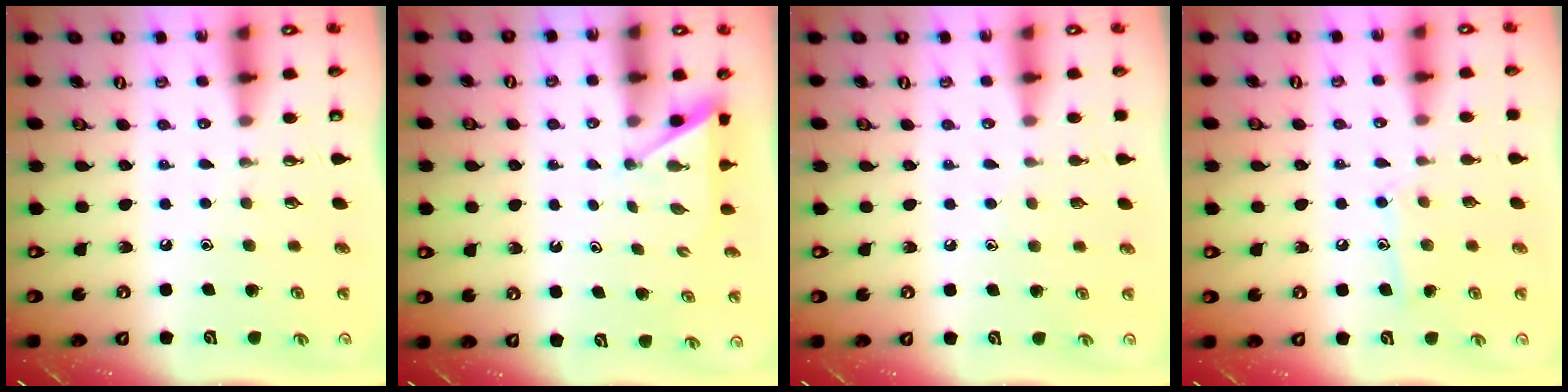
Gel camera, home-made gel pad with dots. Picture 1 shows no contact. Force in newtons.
{"total": 2.9, "press": 2.9, "slide": 0.2}
{"total": 4.3, "press": 4.3, "slide": 0.4}
{"total": 7.8, "press": 7.8, "slide": 0.6}